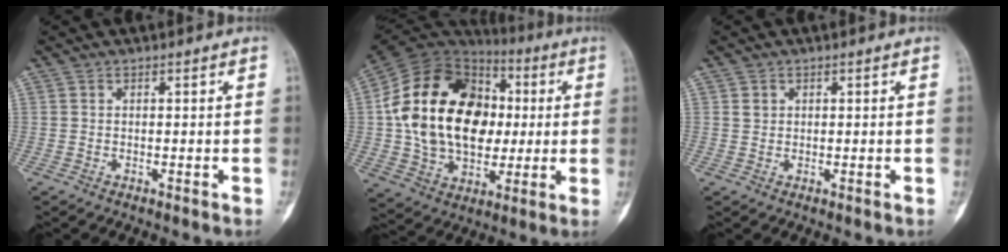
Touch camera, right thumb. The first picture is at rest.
{"total": 27.2, "force": [2.3, 18.6, 19.7], "torque": [-0.356, 0.018, 0.044]}
{"total": 1.2, "force": [0.5, 1.1, 0.4], "torque": [0.000, 0.000, 0.008]}